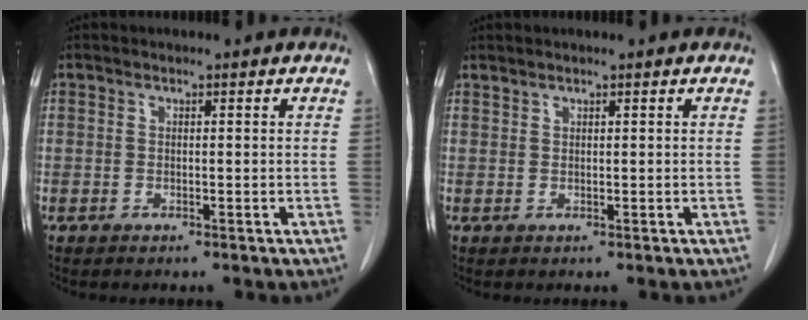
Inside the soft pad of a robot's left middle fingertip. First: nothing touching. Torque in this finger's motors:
{"motor_torque": [-0.08, -0.37, -0.05, 0.00]}